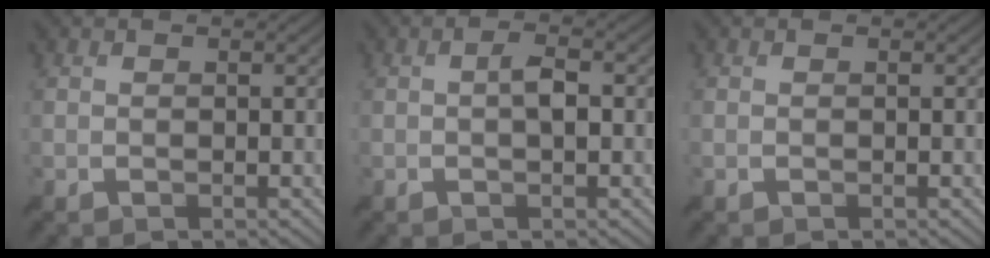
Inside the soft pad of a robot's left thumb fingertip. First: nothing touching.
{"total": 2.6, "force": [-0.2, 0.5, 2.5], "torque": [-0.050, 0.009, -0.008]}
{"total": 0.0}